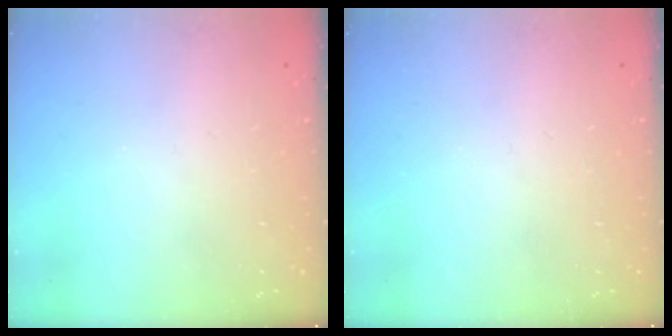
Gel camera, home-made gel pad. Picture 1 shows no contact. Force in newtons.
{"total": 0.0}